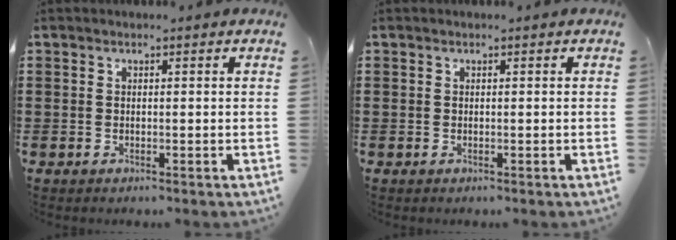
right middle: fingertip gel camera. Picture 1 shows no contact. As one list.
[{"total": 0.0}]